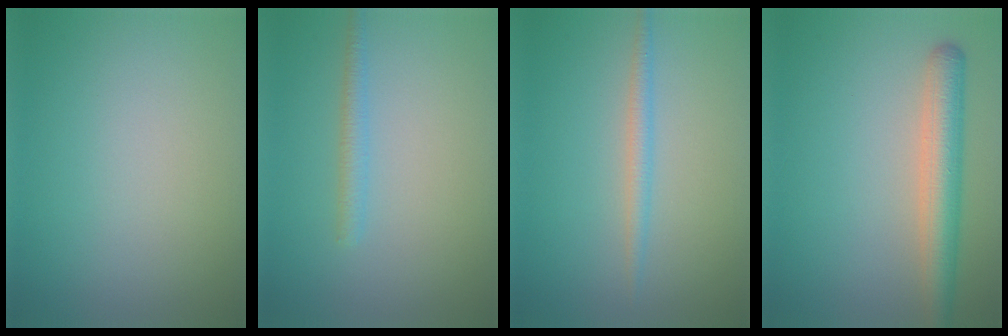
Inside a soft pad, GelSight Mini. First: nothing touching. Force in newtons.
{"total": 1.6, "press": 1.6, "slide": 0.0}
{"total": 1.7, "press": 1.7, "slide": 0.0}
{"total": 4.7, "press": 4.7, "slide": 0.2}